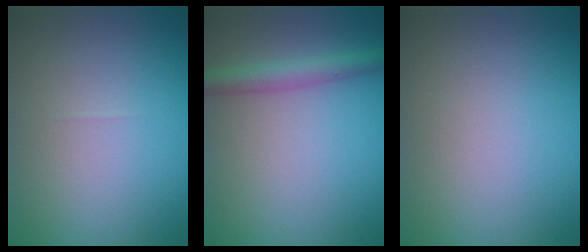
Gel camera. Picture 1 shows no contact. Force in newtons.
{"total": 2.9, "press": 2.9, "slide": 0.1}
{"total": 0.0}